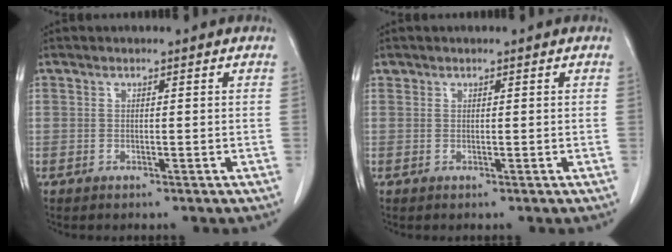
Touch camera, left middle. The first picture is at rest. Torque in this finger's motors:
{"motor_torque": [0.01, 0.09, -0.11, 0.00]}